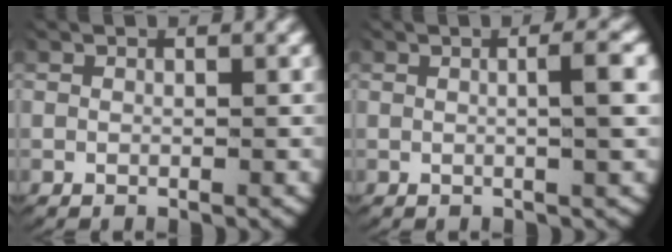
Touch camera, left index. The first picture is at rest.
{"total": 2.3, "force": [0.4, 0.0, 2.3], "torque": [-0.035, 0.003, 0.008]}